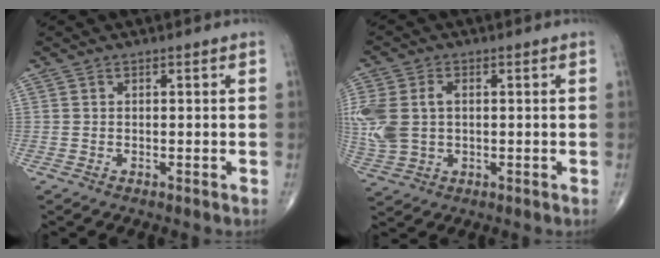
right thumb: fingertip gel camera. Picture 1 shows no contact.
{"total": 10.3, "force": [0.7, 7.2, 7.4], "torque": [-0.183, 0.012, 0.023]}